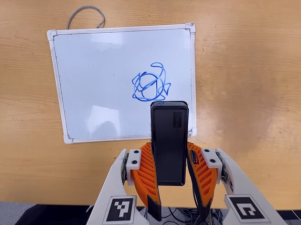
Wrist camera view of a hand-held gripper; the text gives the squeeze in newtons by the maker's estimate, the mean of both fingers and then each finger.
{"total": 7.3, "left": 5.0, "right": 9.5}